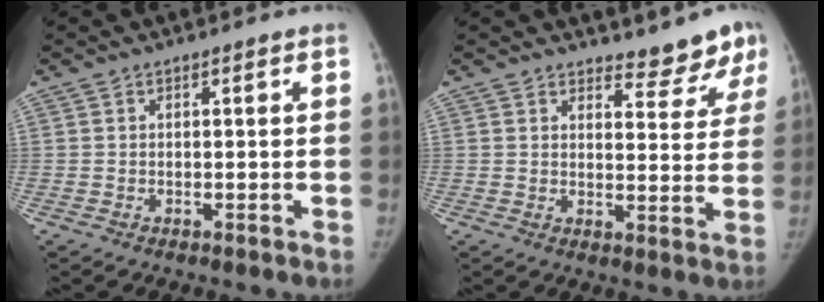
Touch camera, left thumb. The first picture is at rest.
{"total": 7.3, "force": [6.6, 2.9, 1.5], "torque": [0.019, -0.055, 0.070]}